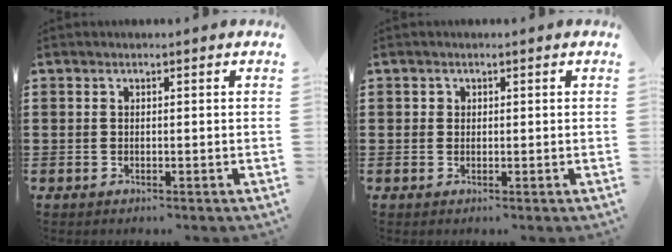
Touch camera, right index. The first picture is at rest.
{"total": 0.7, "force": [0.2, 0.6, 0.1], "torque": [-0.003, 0.006, 0.003]}